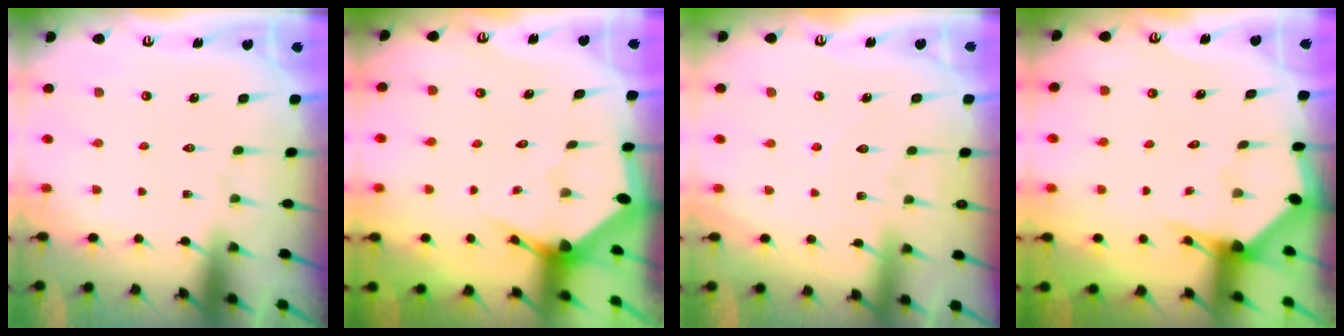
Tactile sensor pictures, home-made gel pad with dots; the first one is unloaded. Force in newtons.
{"total": 2.9, "press": 2.9, "slide": 0.2}
{"total": 6.5, "press": 6.5, "slide": 0.7}
{"total": 2.9, "press": 2.9, "slide": 0.2}